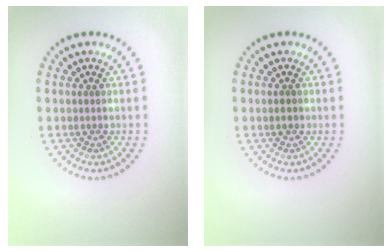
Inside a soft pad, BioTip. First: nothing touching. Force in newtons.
{"total": 1.1, "press": 1.1, "slide": 0.2}